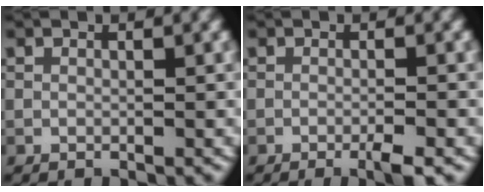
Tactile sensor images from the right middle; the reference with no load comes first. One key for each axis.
{"total": 2.2, "fx": -1.2, "fy": 0.3, "fz": 1.8, "tx": -0.027, "ty": -0.003, "tz": -0.022}